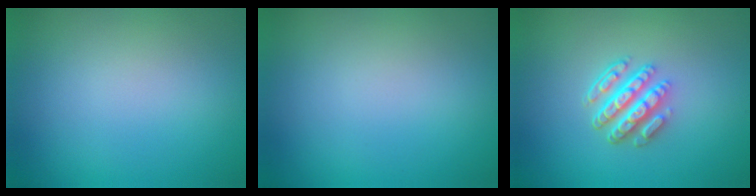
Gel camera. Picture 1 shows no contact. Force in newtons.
{"total": 0.0}
{"total": 4.8, "press": 3.5, "slide": 3.3}